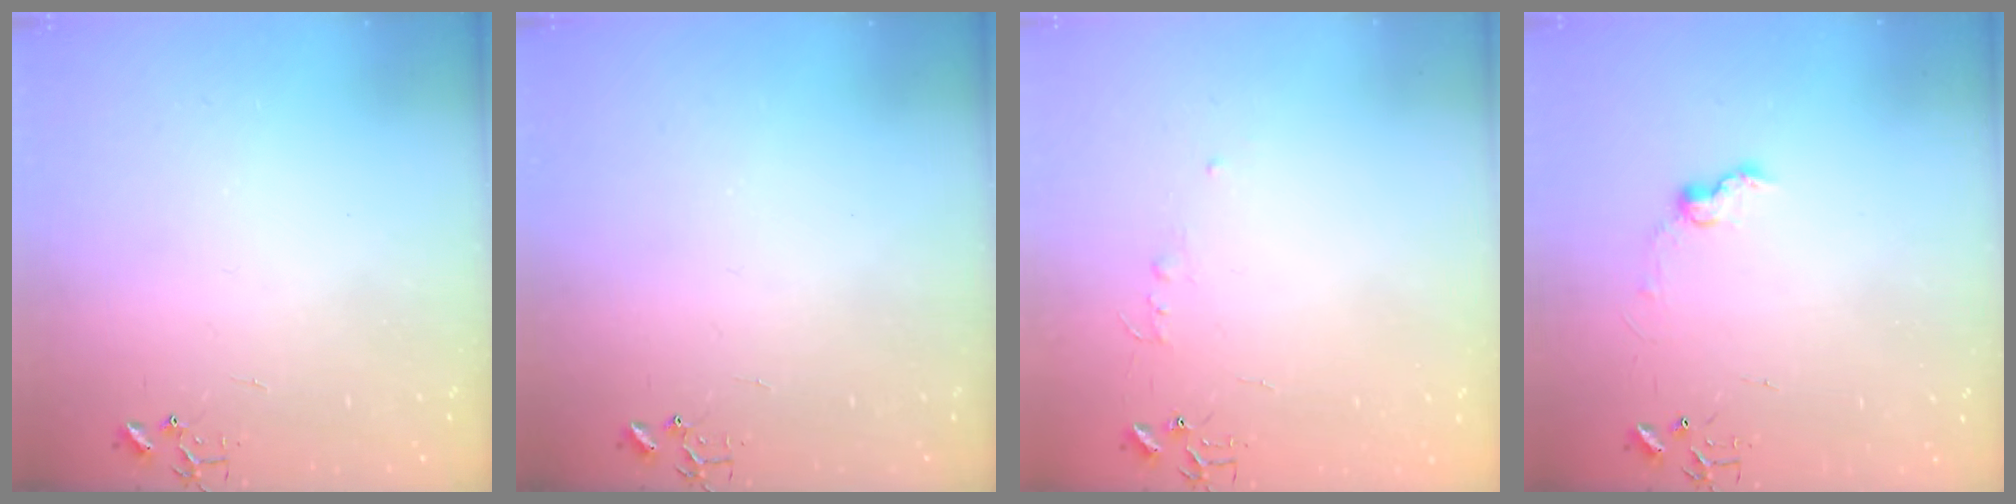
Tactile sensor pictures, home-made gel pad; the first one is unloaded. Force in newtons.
{"total": 0.0}
{"total": 3.9, "press": 3.9, "slide": 0.4}
{"total": 7.8, "press": 7.8, "slide": 0.8}